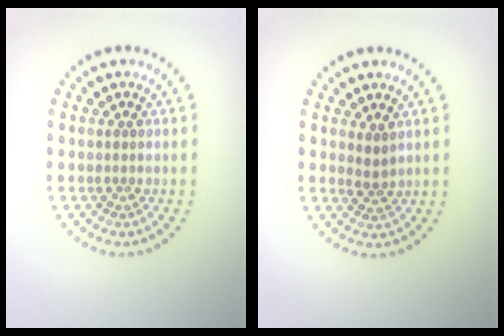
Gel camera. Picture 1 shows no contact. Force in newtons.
{"total": 1.4, "press": 1.0, "slide": 1.0}